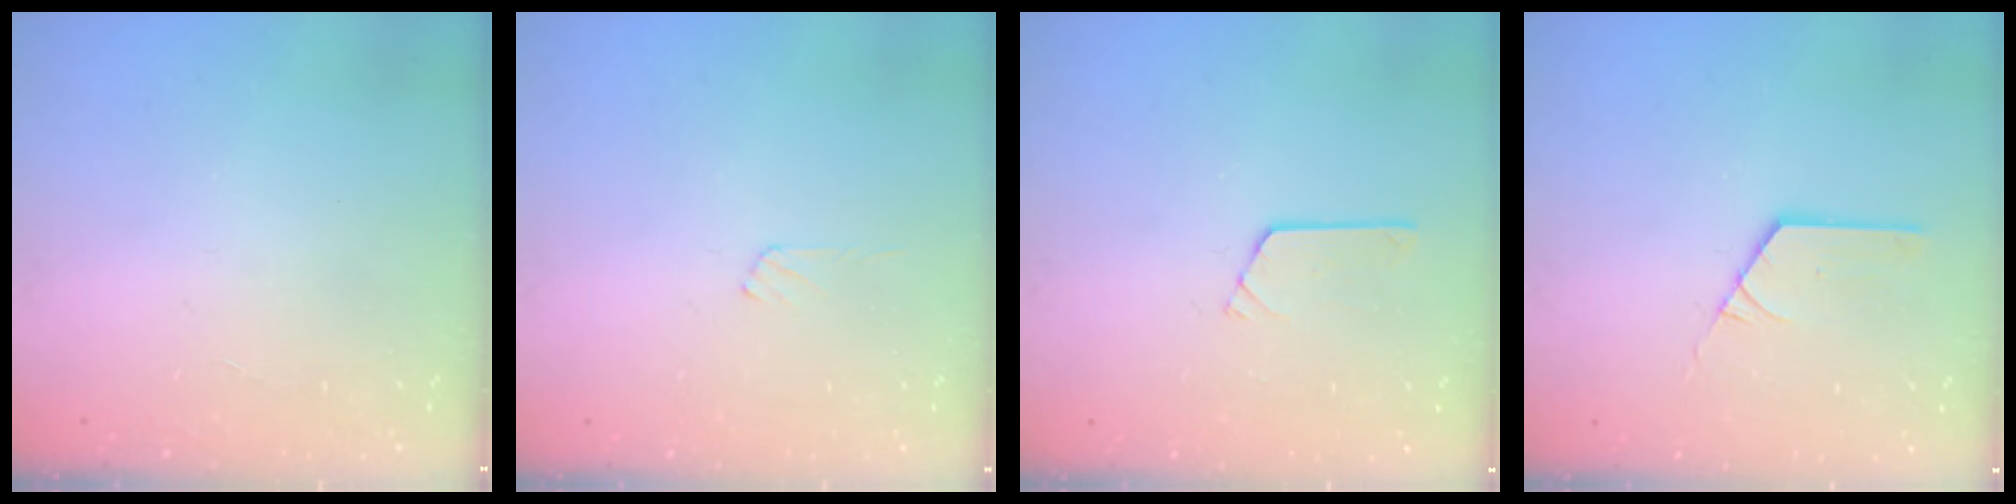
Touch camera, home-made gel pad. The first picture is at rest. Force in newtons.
{"total": 4.7, "press": 4.7, "slide": 0.4}
{"total": 2.7, "press": 2.7, "slide": 0.3}
{"total": 2.4, "press": 2.3, "slide": 0.3}